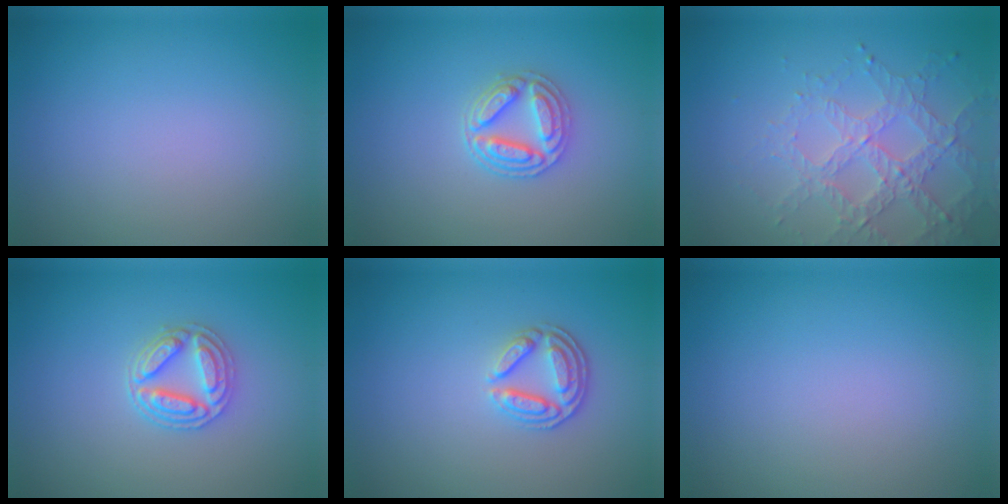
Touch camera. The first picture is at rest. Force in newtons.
{"total": 3.2, "press": 2.9, "slide": 1.3}
{"total": 3.6, "press": 3.6, "slide": 0.8}
{"total": 3.2, "press": 2.9, "slide": 1.3}
{"total": 2.9, "press": 2.5, "slide": 1.6}
{"total": 0.0}